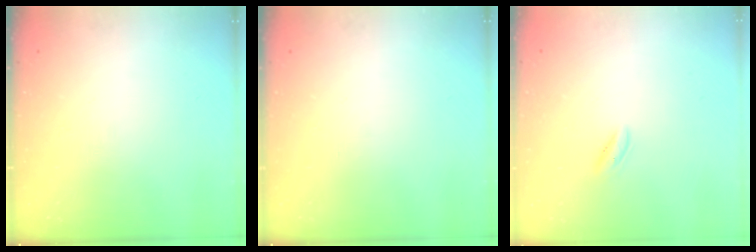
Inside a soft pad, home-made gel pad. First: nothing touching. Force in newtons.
{"total": 0.0}
{"total": 1.8, "press": 1.5, "slide": 0.9}